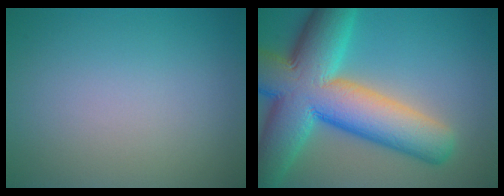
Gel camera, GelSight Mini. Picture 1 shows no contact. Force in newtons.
{"total": 14.3, "press": 14.2, "slide": 0.6}